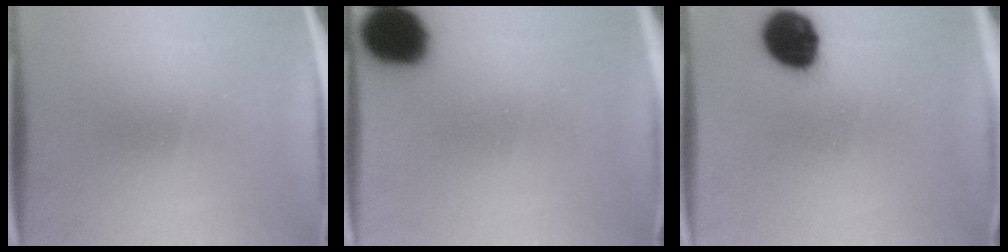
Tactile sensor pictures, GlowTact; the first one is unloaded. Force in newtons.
{"total": 14.8}
{"total": 12.9}